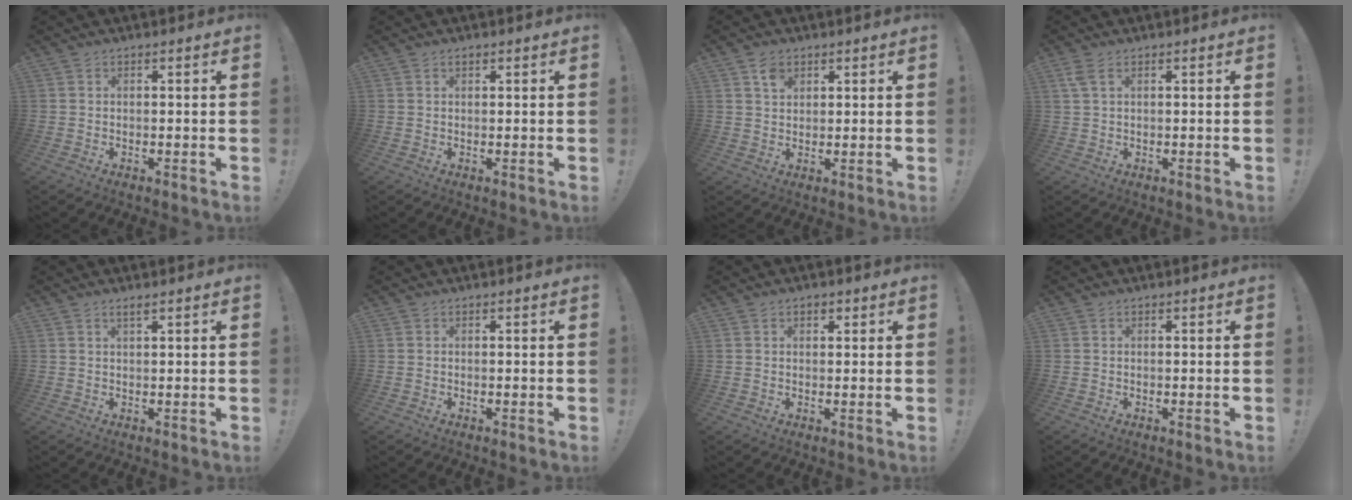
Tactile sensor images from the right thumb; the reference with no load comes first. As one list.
[{"total": 0.8, "force": [0.6, 0.4, 0.5], "torque": [-0.007, 0.000, 0.010]}, {"total": 3.9, "force": [2.3, 2.8, 1.6], "torque": [-0.008, -0.013, 0.037]}, {"total": 2.9, "force": [1.5, 0.8, 2.4], "torque": [-0.042, -0.003, 0.027]}, {"total": 1.7, "force": [1.1, 0.1, 1.3], "torque": [-0.024, -0.001, 0.018]}, {"total": 0.0}, {"total": 1.5, "force": [0.8, 1.0, 0.7], "torque": [-0.004, -0.003, 0.013]}, {"total": 0.0}]